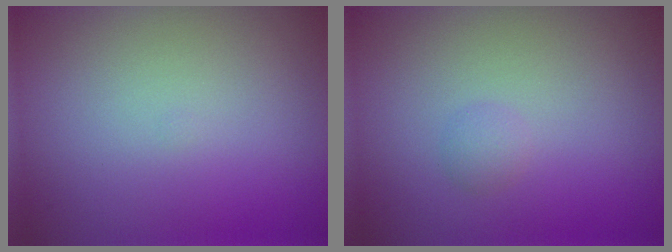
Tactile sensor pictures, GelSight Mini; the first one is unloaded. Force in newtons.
{"total": 0.9, "press": 0.9, "slide": 0.0}